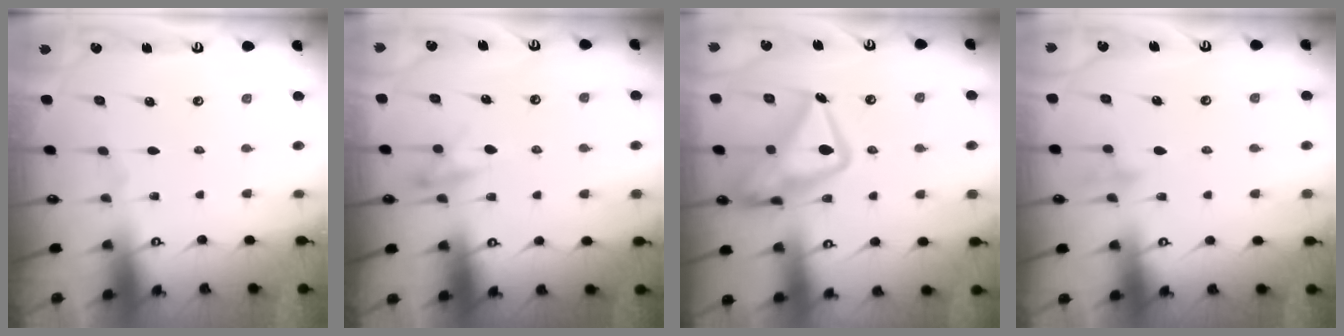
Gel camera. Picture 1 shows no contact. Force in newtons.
{"total": 9.1, "press": 9.0, "slide": 1.4}
{"total": 19.6, "press": 19.5, "slide": 1.6}
{"total": 8.2, "press": 8.2, "slide": 0.6}